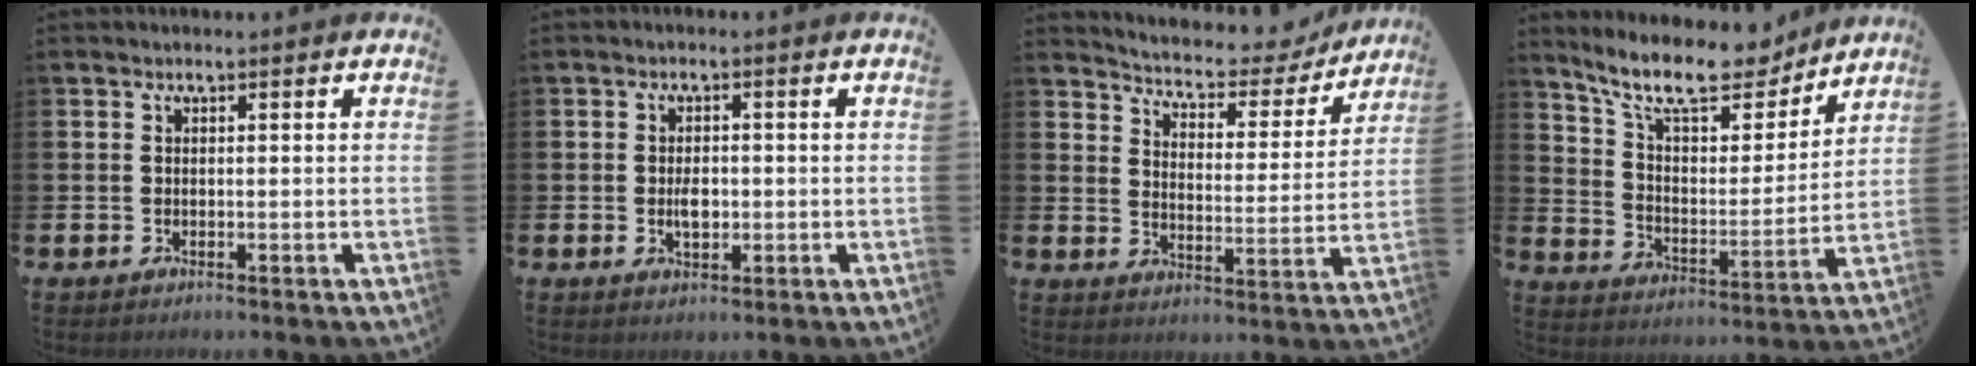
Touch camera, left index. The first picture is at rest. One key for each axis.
{"total": 2.7, "fx": -0.2, "fy": 1.6, "fz": 2.2, "tx": -0.033, "ty": 0.001, "tz": -0.006}
{"total": 5.0, "fx": 4.8, "fy": 1.3, "fz": 0.8, "tx": -0.040, "ty": -0.044, "tz": 0.075}
{"total": 12.1, "fx": 10.4, "fy": 3.5, "fz": 5.0, "tx": -0.130, "ty": -0.064, "tz": 0.184}